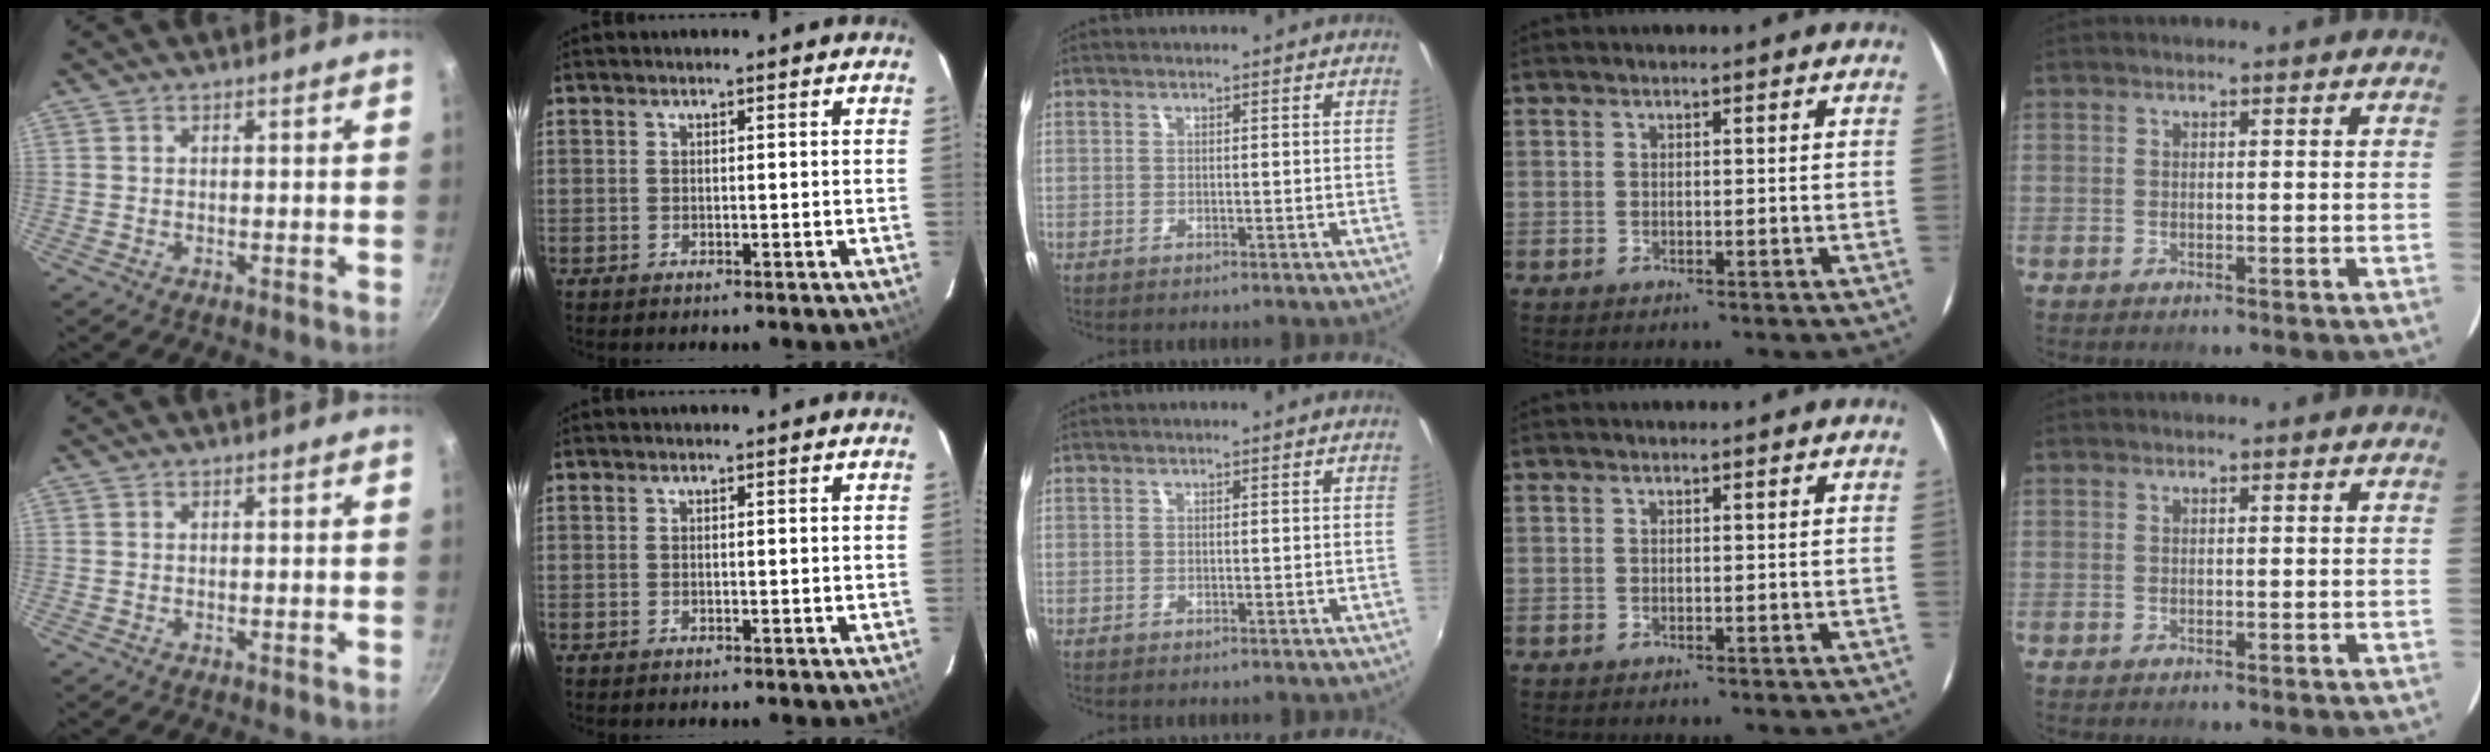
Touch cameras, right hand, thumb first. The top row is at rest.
{}